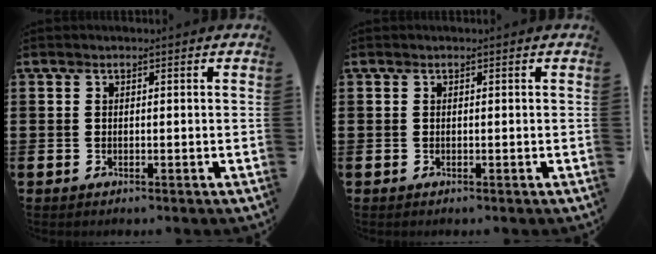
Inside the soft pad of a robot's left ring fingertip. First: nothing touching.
{"total": 0.0}